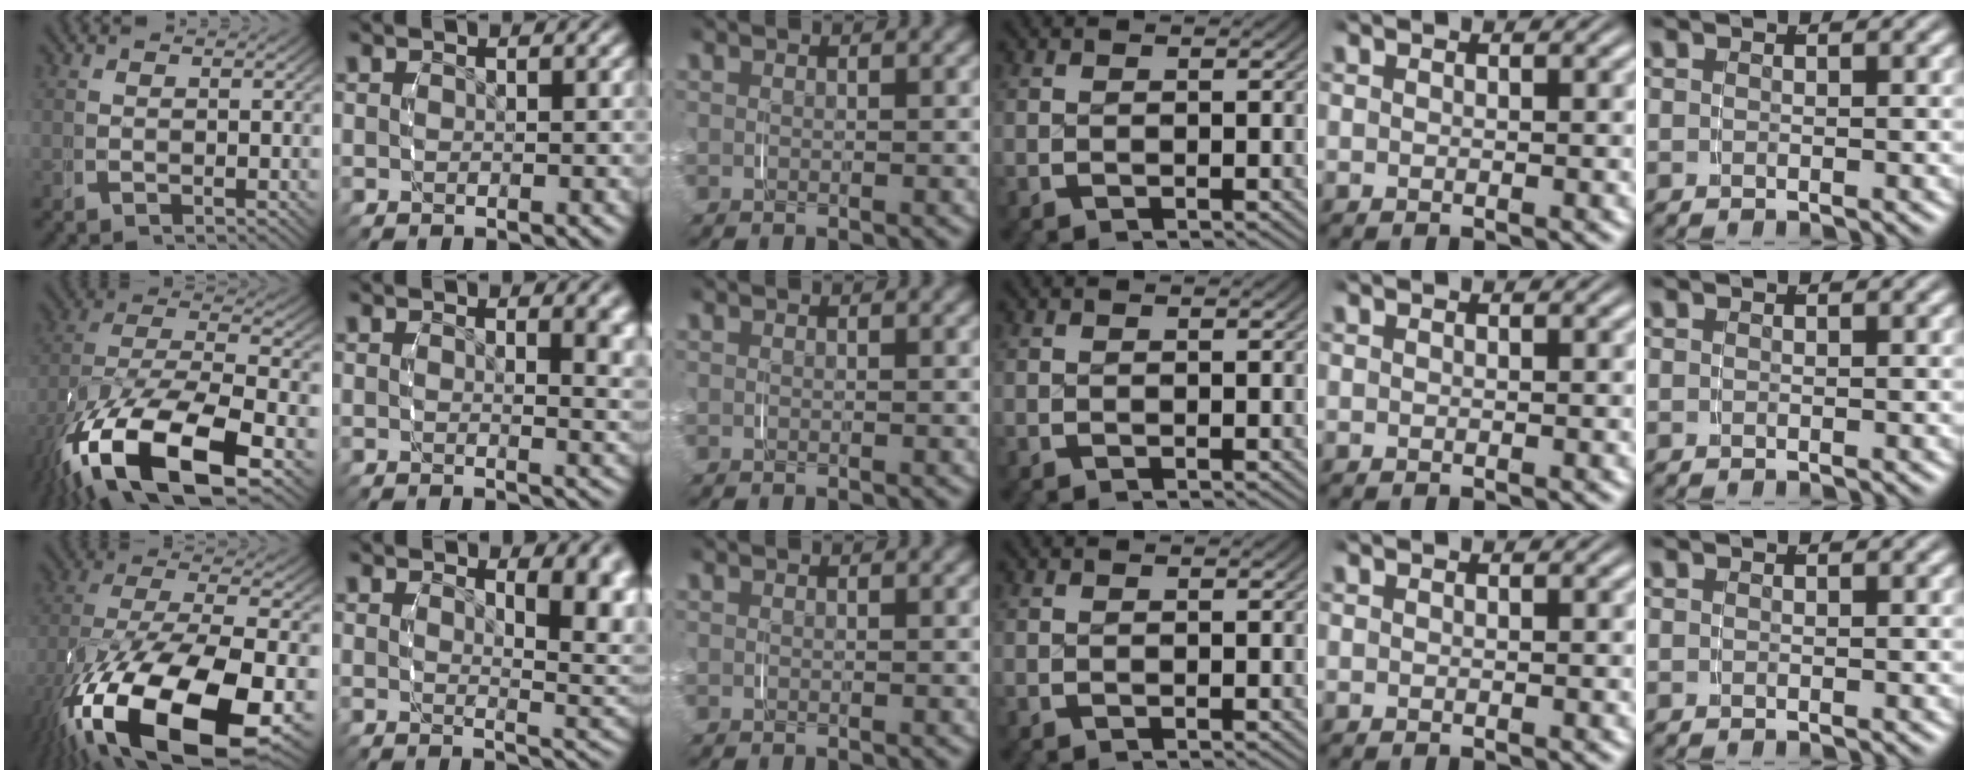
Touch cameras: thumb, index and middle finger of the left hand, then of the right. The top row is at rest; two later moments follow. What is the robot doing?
{"motion": "grasp_and_lifting", "object": "plastic wrap"}